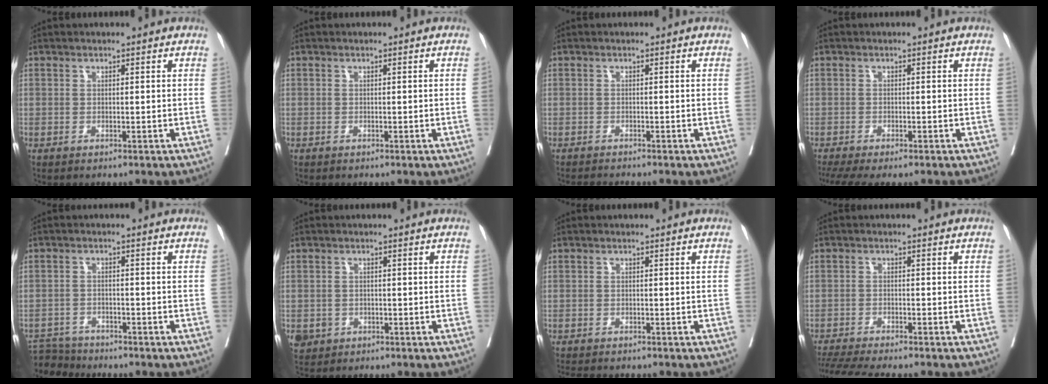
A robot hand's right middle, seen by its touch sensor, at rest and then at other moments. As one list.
[{"total": 0.0}, {"total": 2.4, "force": [-2.3, -0.5, 0.4], "torque": [-0.006, -0.008, -0.037]}, {"total": 7.2, "force": [-5.8, 1.1, 4.1], "torque": [-0.063, -0.009, -0.095]}, {"total": 4.4, "force": [-4.4, 0.7, -0.5], "torque": [0.013, -0.007, -0.077]}, {"total": 3.4, "force": [-1.5, 3.0, 0.5], "torque": [-0.009, 0.004, -0.022]}, {"total": 5.3, "force": [-4.7, 1.3, 2.1], "torque": [-0.032, -0.009, -0.068]}, {"total": 9.5, "force": [-8.5, -0.2, 4.3], "torque": [-0.060, -0.015, -0.135]}]